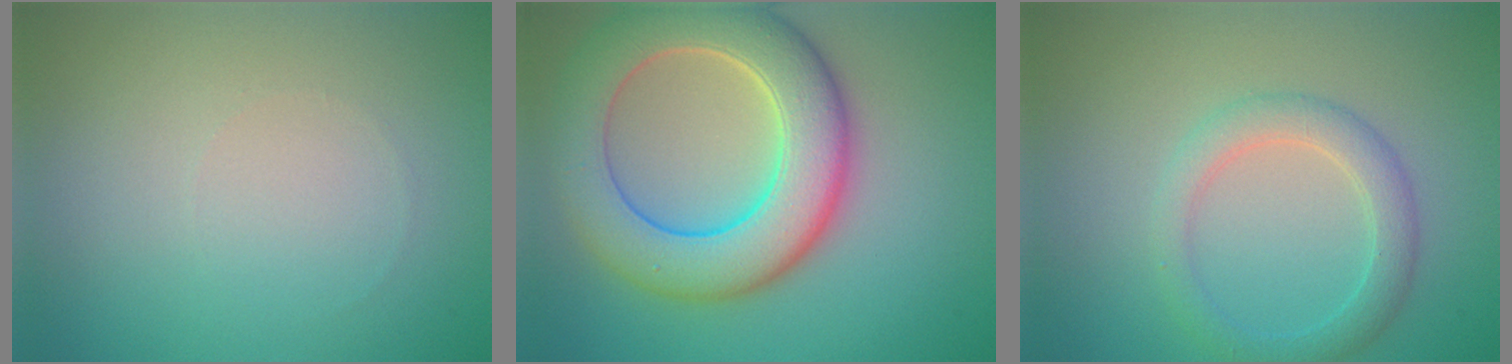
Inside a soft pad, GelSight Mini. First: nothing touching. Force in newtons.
{"total": 9.5, "press": 9.5, "slide": 0.7}
{"total": 3.0, "press": 3.0, "slide": 0.2}